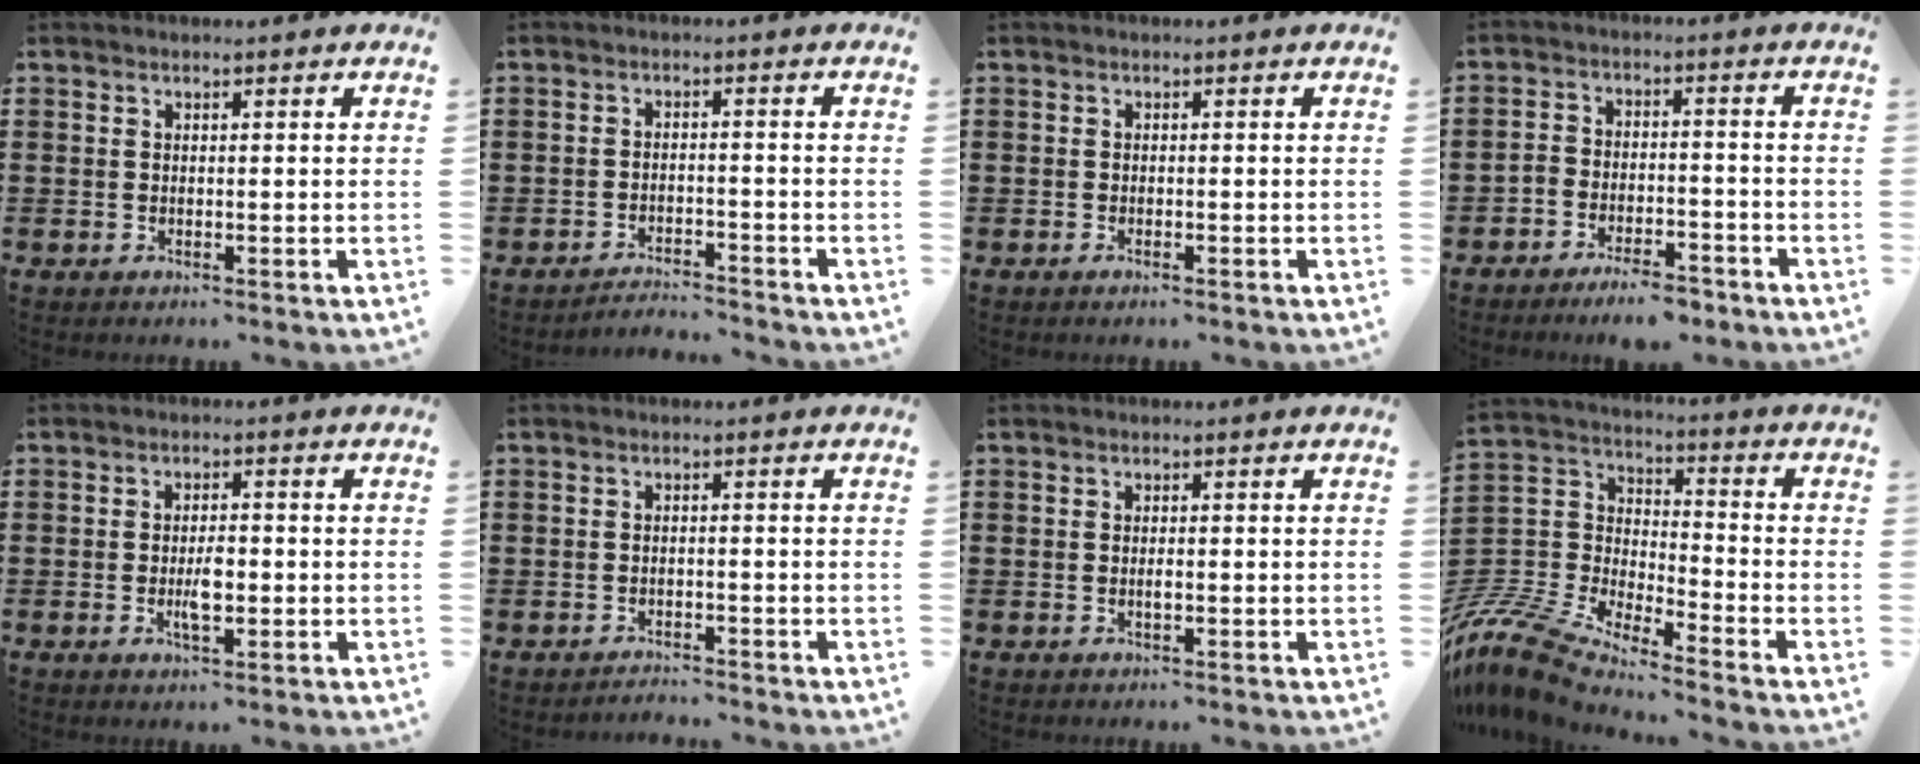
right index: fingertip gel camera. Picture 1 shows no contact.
{"total": 2.7, "force": [-2.7, 0.1, 0.0], "torque": [-0.008, 0.001, -0.057]}
{"total": 0.5, "force": [-0.4, 0.1, 0.4], "torque": [-0.009, -0.002, -0.007]}
{"total": 5.3, "force": [-4.9, 1.2, 1.4], "torque": [-0.021, 0.011, -0.096]}
{"total": 3.7, "force": [-0.8, 1.4, 3.3], "torque": [-0.067, 0.000, -0.016]}
{"total": 1.4, "force": [-1.4, 0.0, 0.0], "torque": [-0.003, 0.002, -0.030]}
{"total": 0.8, "force": [-0.2, 0.2, 0.8], "torque": [-0.016, -0.003, -0.004]}
{"total": 10.2, "force": [-9.6, 1.3, 3.2], "torque": [-0.113, -0.004, -0.209]}